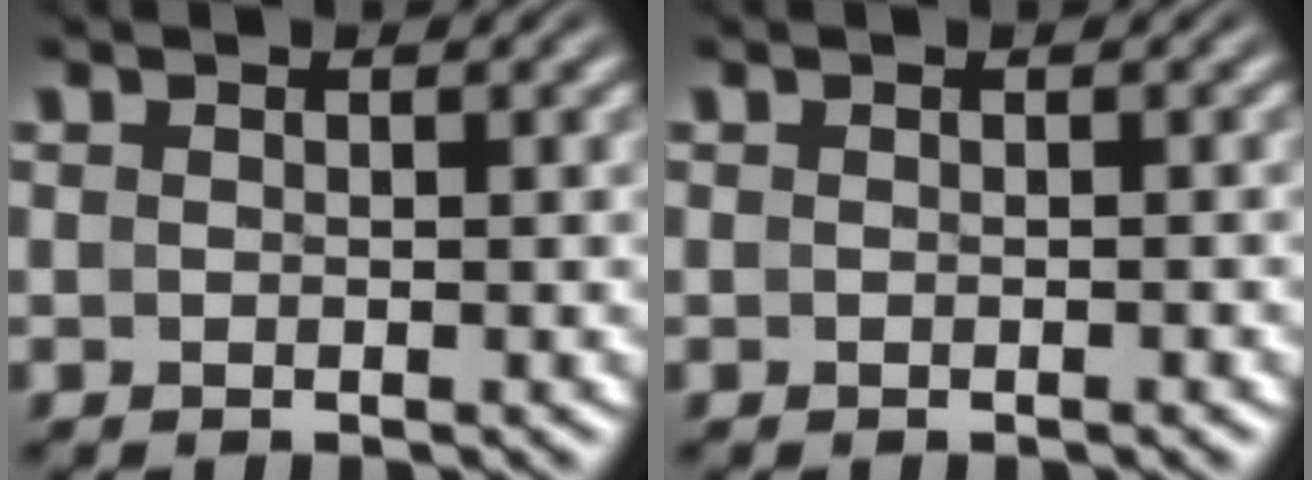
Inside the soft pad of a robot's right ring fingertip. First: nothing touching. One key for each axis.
{"total": 0.0}